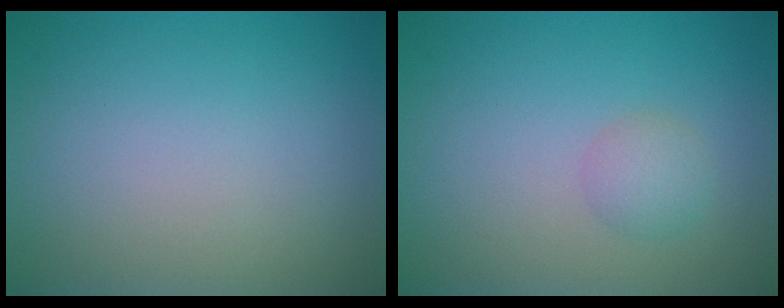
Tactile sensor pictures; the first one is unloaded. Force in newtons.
{"total": 1.7, "press": 1.7, "slide": 0.0}